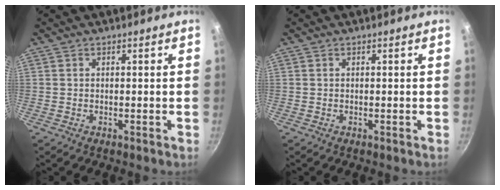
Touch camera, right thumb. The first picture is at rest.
{"total": 0.0}